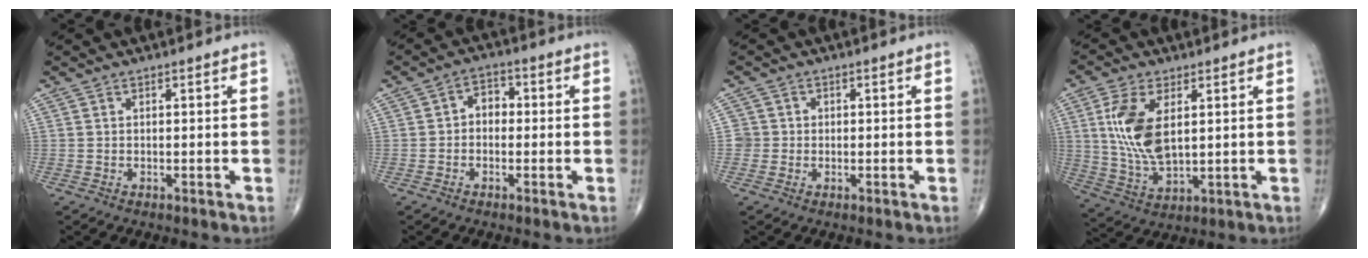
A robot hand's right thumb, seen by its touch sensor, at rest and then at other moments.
{"total": 3.9, "force": [-0.3, 3.0, 2.5], "torque": [-0.018, 0.018, -0.018]}
{"total": 2.5, "force": [-0.2, 2.5, 0.0], "torque": [0.022, 0.009, -0.007]}
{"total": 12.0, "force": [2.8, 6.2, 10.0], "torque": [-0.200, -0.015, 0.061]}